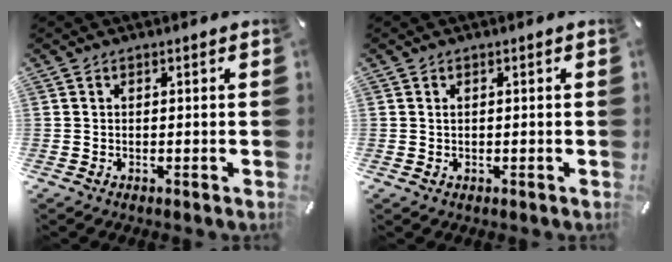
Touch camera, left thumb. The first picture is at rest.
{"total": 0.7, "force": [0.1, 0.5, 0.4], "torque": [-0.009, 0.002, 0.002]}